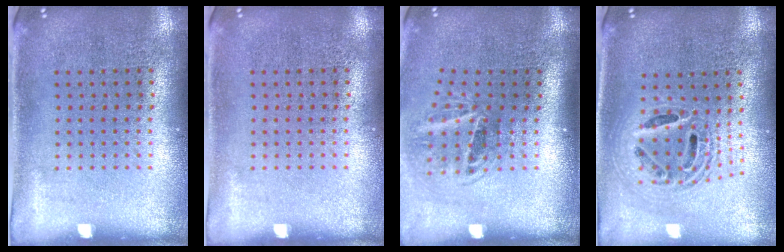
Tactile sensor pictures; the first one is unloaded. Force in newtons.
{"total": 0.0}
{"total": 2.0, "press": 1.3, "slide": 1.6}
{"total": 2.0, "press": 1.6, "slide": 1.3}